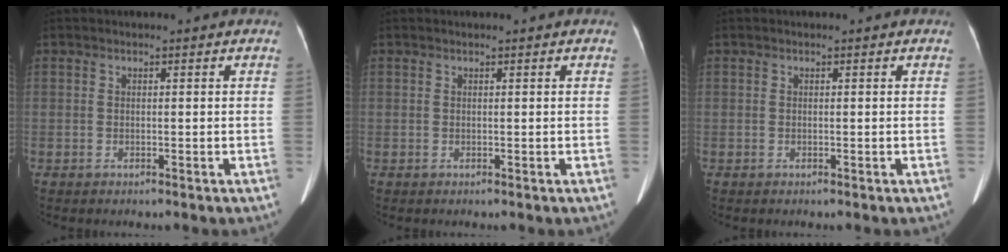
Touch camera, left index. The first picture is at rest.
{"total": 0.0}
{"total": 0.0}